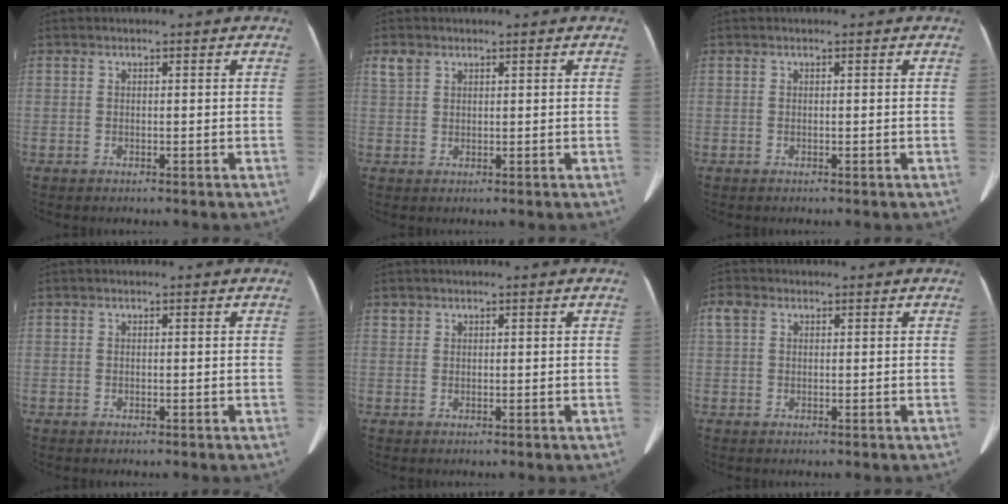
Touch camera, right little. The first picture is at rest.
{"total": 2.1, "force": [1.5, 1.3, 0.9], "torque": [-0.025, 0.013, 0.035]}
{"total": 0.0}
{"total": 0.0}
{"total": 0.7, "force": [0.5, 0.4, 0.0], "torque": [0.002, 0.006, 0.009]}
{"total": 2.3, "force": [1.1, 1.6, 1.2], "torque": [-0.037, 0.024, 0.025]}